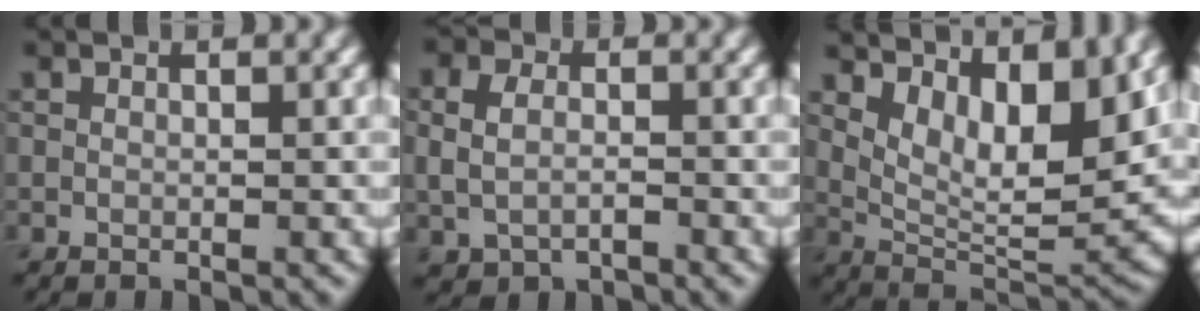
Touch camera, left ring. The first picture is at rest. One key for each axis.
{"total": 3.2, "fx": -0.3, "fy": 2.3, "fz": 2.1, "tx": -0.047, "ty": -0.002, "tz": -0.005}
{"total": 9.0, "fx": 3.9, "fy": 3.7, "fz": 7.2, "tx": -0.119, "ty": -0.015, "tz": 0.073}